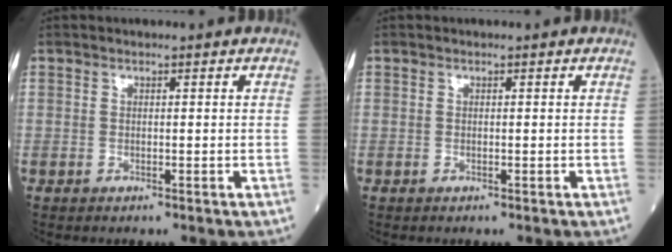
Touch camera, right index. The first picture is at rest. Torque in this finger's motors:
{"motor_torque": [0.02, 0.00, -0.01, 0.01]}